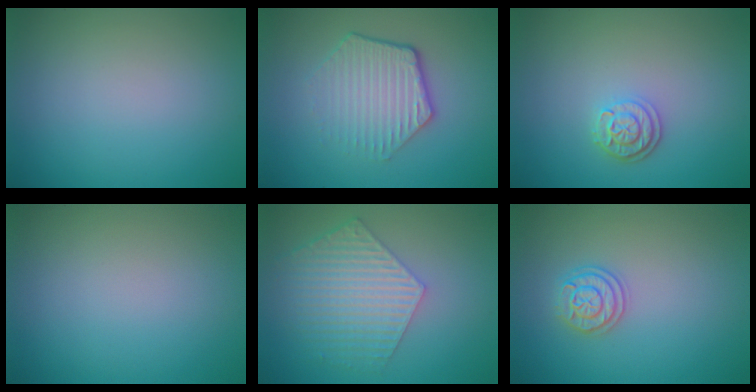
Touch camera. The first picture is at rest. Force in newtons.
{"total": 4.5, "press": 3.3, "slide": 3.1}
{"total": 2.5, "press": 2.1, "slide": 1.3}
{"total": 0.0}
{"total": 5.8, "press": 4.4, "slide": 3.8}
{"total": 2.1, "press": 2.1, "slide": 0.3}